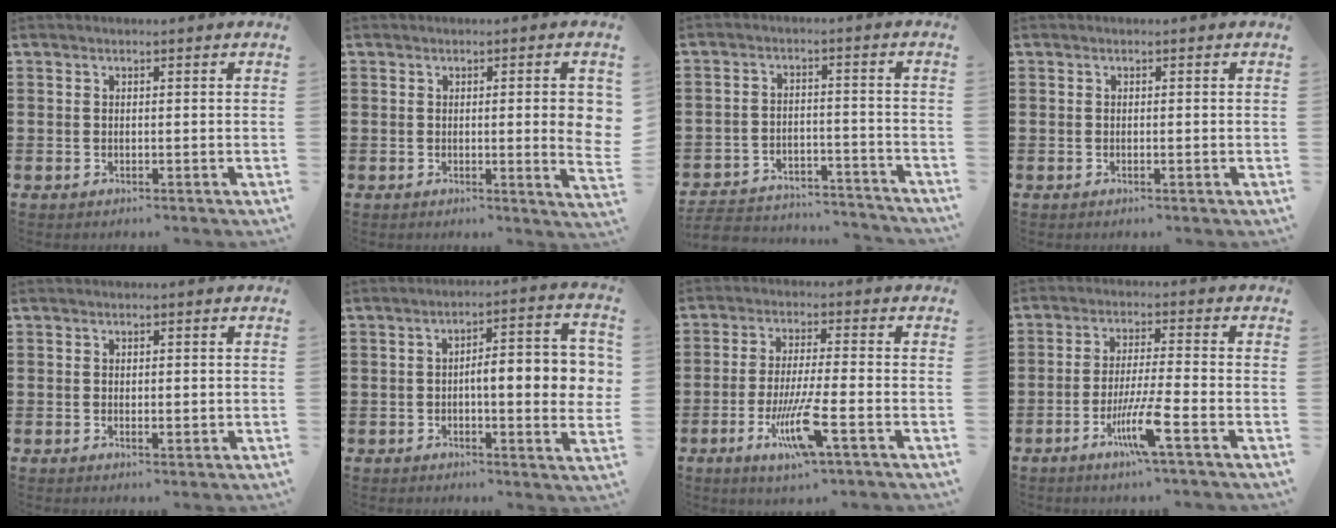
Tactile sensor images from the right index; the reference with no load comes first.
{"total": 5.9, "force": [0.3, 0.6, 5.8], "torque": [-0.077, -0.013, 0.000]}
{"total": 5.1, "force": [-4.9, 0.8, 1.0], "torque": [-0.024, 0.005, -0.099]}
{"total": 0.0}
{"total": 0.8, "force": [0.1, 0.5, 0.6], "torque": [-0.013, 0.006, 0.000]}
{"total": 7.4, "force": [-0.2, 1.8, 7.2], "torque": [-0.112, 0.001, -0.009]}
{"total": 9.2, "force": [-3.9, 1.1, 8.2], "torque": [-0.162, -0.014, -0.073]}
{"total": 7.7, "force": [-3.6, 0.2, 6.7], "torque": [-0.134, -0.014, -0.069]}